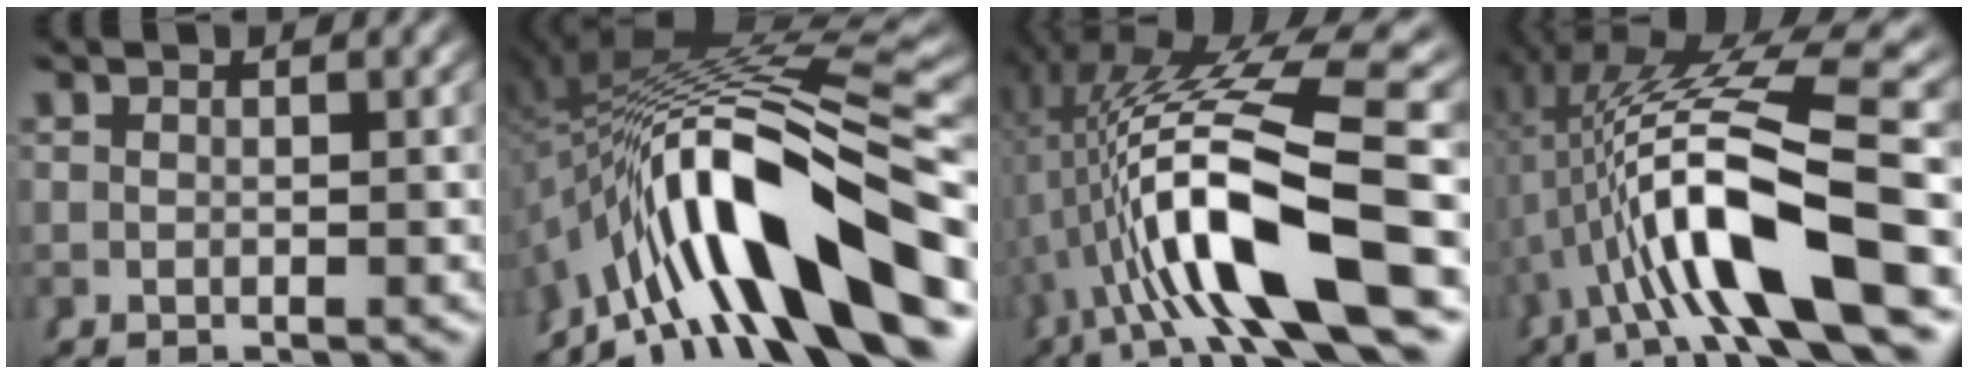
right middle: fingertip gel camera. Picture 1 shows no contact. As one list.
[{"total": 16.2, "force": [-2.8, 8.0, 13.9], "torque": [-0.234, -0.001, -0.034]}, {"total": 12.7, "force": [0.7, 4.5, 11.9], "torque": [-0.217, 0.003, 0.019]}, {"total": 11.4, "force": [0.7, 3.9, 10.7], "torque": [-0.201, 0.004, 0.018]}]